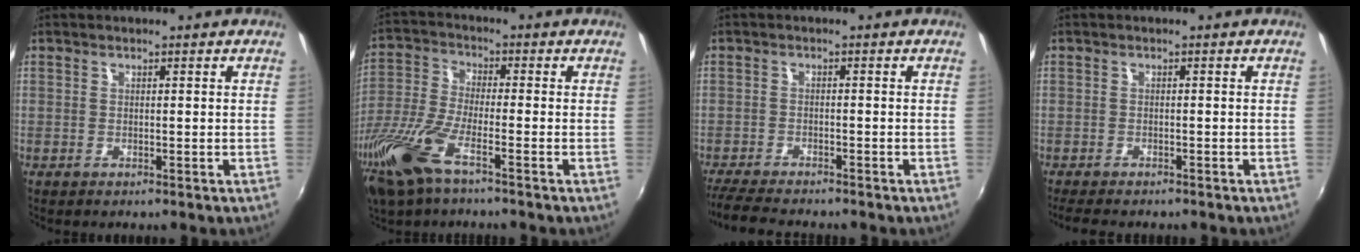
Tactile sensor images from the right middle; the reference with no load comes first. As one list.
[{"total": 12.8, "force": [-7.8, 3.3, 9.7], "torque": [-0.217, -0.032, -0.158]}, {"total": 7.9, "force": [-7.2, 1.1, 3.2], "torque": [-0.088, -0.024, -0.123]}, {"total": 5.6, "force": [-4.8, 1.2, 2.5], "torque": [-0.057, -0.019, -0.077]}]